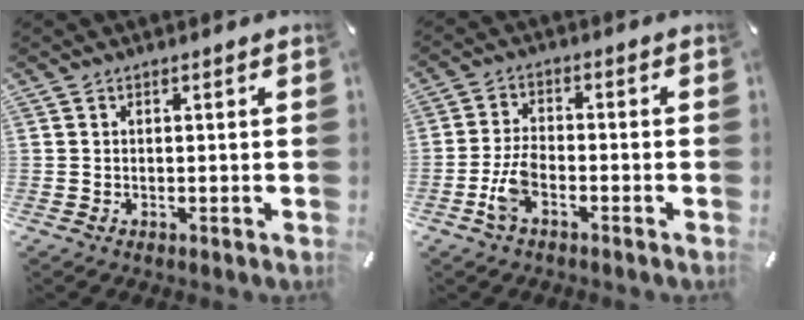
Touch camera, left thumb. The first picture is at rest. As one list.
[{"total": 6.1, "force": [-2.9, 2.9, 4.5], "torque": [-0.105, 0.004, -0.056]}]